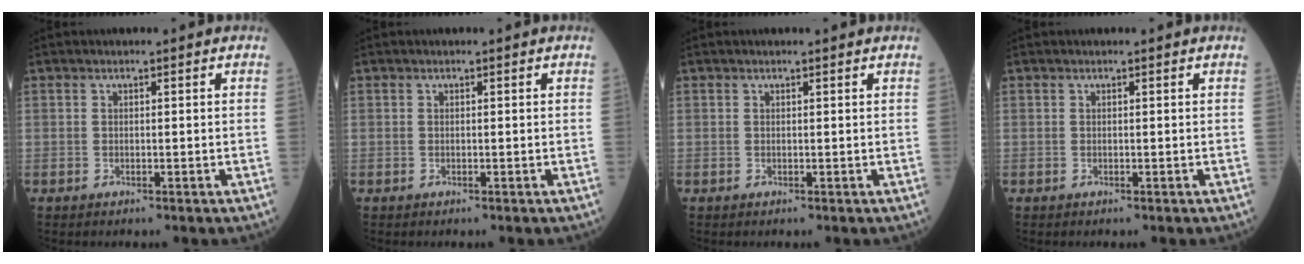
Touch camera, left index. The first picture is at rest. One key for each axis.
{"total": 0.0}
{"total": 0.9, "fx": 0.8, "fy": 0.0, "fz": 0.3, "tx": -0.008, "ty": 0.003, "tz": 0.010}
{"total": 0.0}